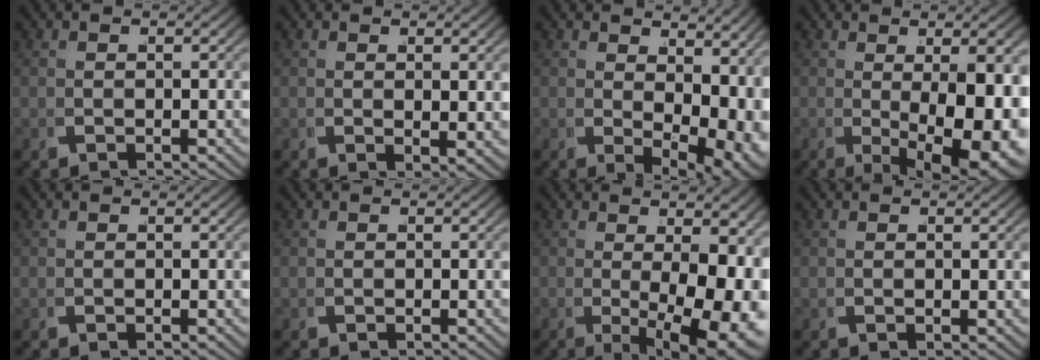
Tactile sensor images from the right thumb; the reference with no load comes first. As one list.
[{"total": 1.7, "force": [0.9, 0.4, 1.4], "torque": [-0.022, 0.000, 0.017]}, {"total": 6.5, "force": [1.6, 3.6, 5.2], "torque": [-0.071, -0.016, 0.040]}, {"total": 10.9, "force": [-1.0, 4.6, 9.8], "torque": [-0.151, -0.028, 0.010]}, {"total": 0.0}, {"total": 0.0}, {"total": 10.0, "force": [-0.9, 4.6, 8.8], "torque": [-0.140, -0.035, 0.011]}, {"total": 0.5, "force": [0.4, -0.1, 0.3], "torque": [-0.008, -0.001, 0.007]}]